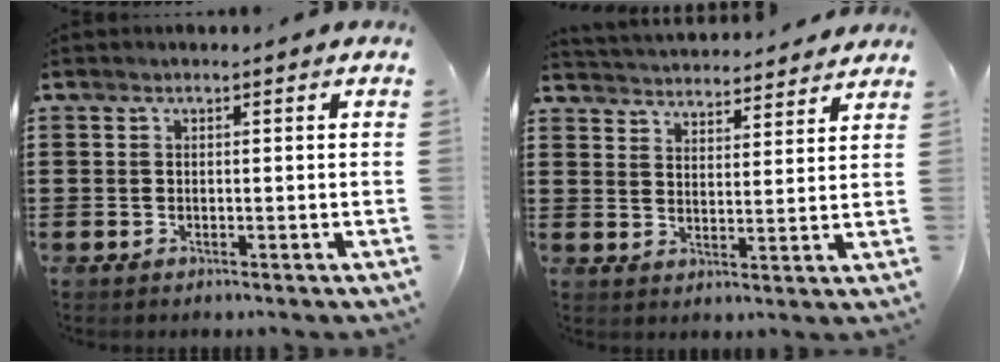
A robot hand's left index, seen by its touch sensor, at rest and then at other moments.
{"total": 3.9, "force": [3.9, 0.0, -0.2], "torque": [-0.014, -0.025, 0.066]}